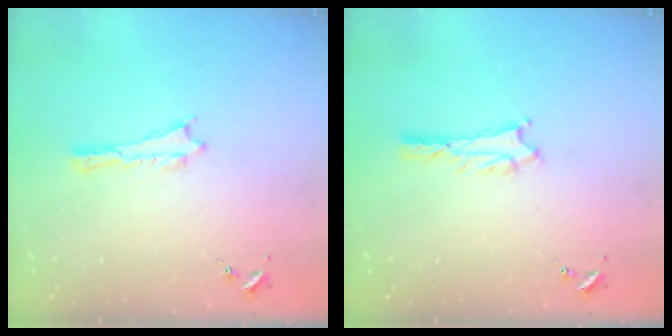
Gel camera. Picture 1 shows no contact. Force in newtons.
{"total": 0.7, "press": 0.7, "slide": 0.1}